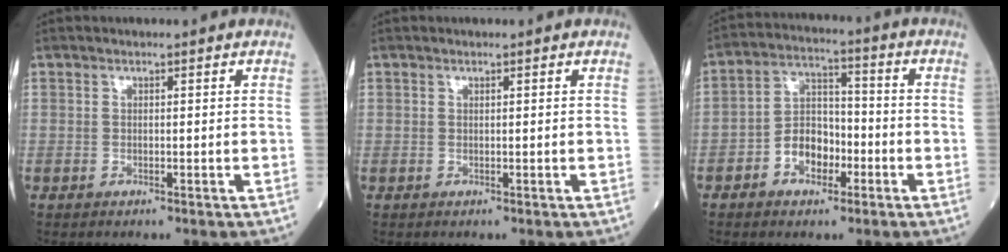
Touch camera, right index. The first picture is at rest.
{"total": 0.0}
{"total": 7.2, "force": [-2.9, 4.7, 4.7], "torque": [-0.087, 0.024, -0.054]}